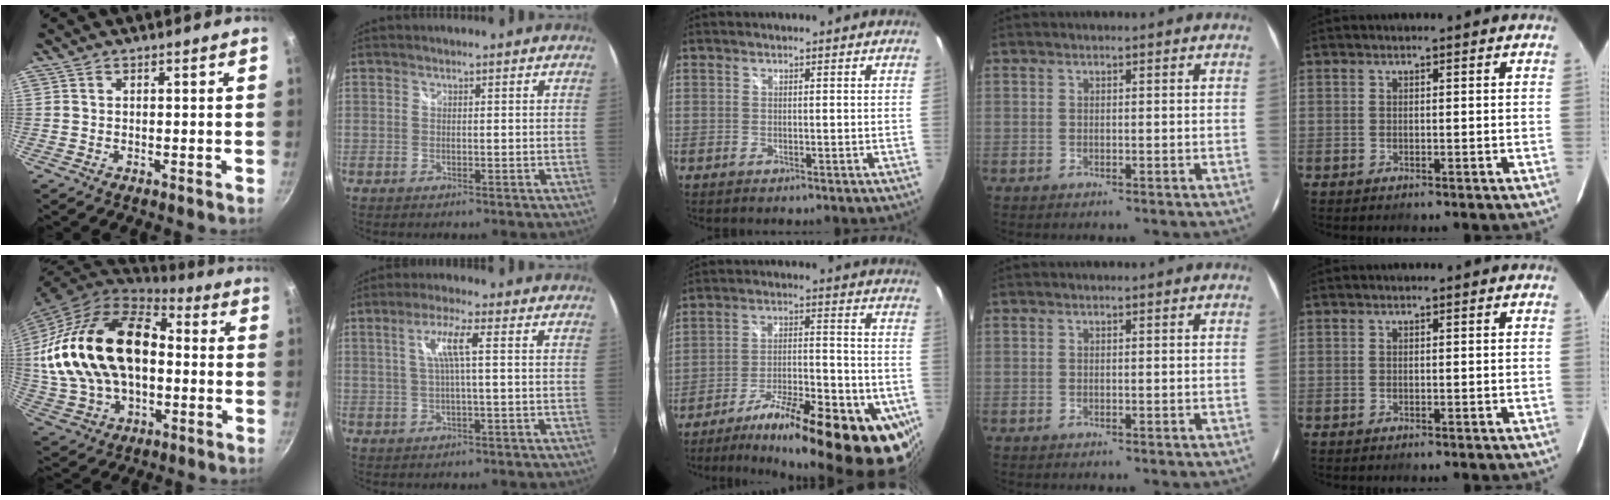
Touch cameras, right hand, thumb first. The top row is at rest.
{"thumb": {"total": 27.3, "force": [0.9, 17.6, 20.9], "torque": [-0.391, 0.038, 0.020]}, "index": {"total": 5.2, "force": [0.7, 0.1, 5.1], "torque": [-0.100, 0.003, 0.016]}, "middle": {"total": 26.4, "force": [-15.8, 7.1, 19.9], "torque": [-0.301, -0.033, -0.227]}}